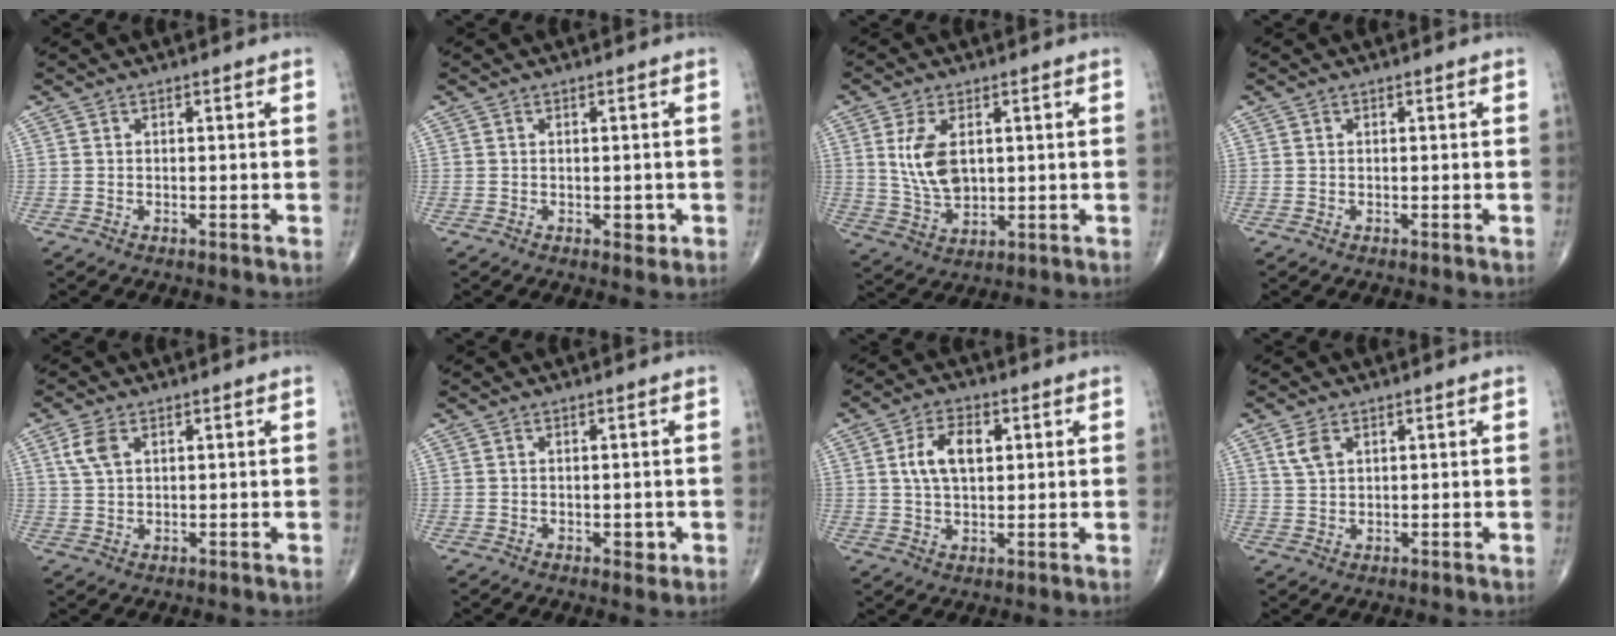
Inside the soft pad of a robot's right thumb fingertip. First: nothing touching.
{"total": 1.9, "force": [-0.4, 1.1, 1.4], "torque": [-0.006, 0.000, -0.004]}
{"total": 9.0, "force": [1.9, 5.1, 7.2], "torque": [-0.134, -0.013, 0.050]}
{"total": 0.0}
{"total": 4.1, "force": [1.8, 2.3, 2.9], "torque": [-0.065, 0.004, 0.039]}
{"total": 1.8, "force": [-0.4, 1.1, 1.3], "torque": [-0.003, 0.000, -0.003]}
{"total": 8.0, "force": [1.9, 4.5, 6.3], "torque": [-0.105, 0.004, 0.035]}
{"total": 3.2, "force": [1.6, 1.8, 2.1], "torque": [-0.042, 0.001, 0.038]}